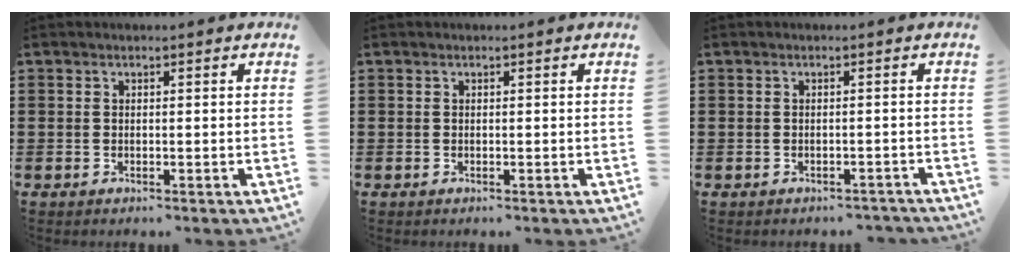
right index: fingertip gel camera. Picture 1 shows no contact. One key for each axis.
{"total": 0.0}
{"total": 1.4, "fx": -1.3, "fy": 0.5, "fz": 0.0, "tx": -0.005, "ty": 0.003, "tz": -0.029}